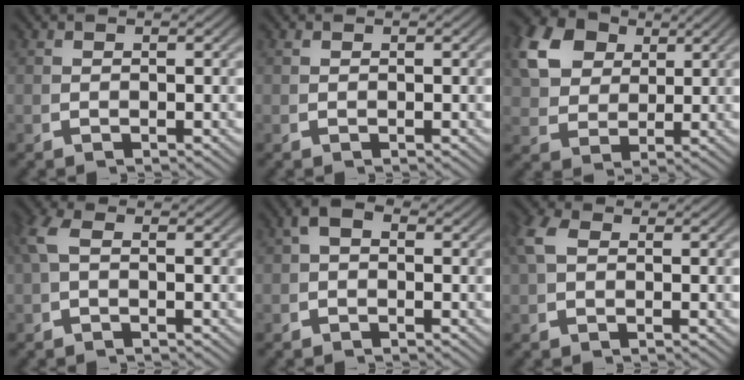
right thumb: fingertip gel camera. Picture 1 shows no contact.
{"total": 0.0}
{"total": 9.4, "force": [3.8, 6.9, 5.1], "torque": [-0.121, -0.009, 0.075]}
{"total": 1.5, "force": [0.1, 0.8, 1.3], "torque": [-0.036, 0.003, 0.003]}
{"total": 1.6, "force": [0.1, 1.0, 1.2], "torque": [-0.021, 0.004, -0.002]}
{"total": 2.0, "force": [0.6, 1.4, 1.3], "torque": [-0.039, -0.006, 0.015]}